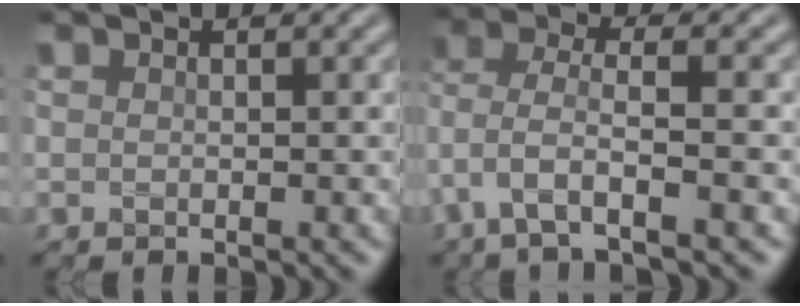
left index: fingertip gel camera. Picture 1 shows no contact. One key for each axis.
{"total": 4.5, "fx": -2.0, "fy": 1.4, "fz": 3.8, "tx": -0.087, "ty": -0.001, "tz": -0.044}